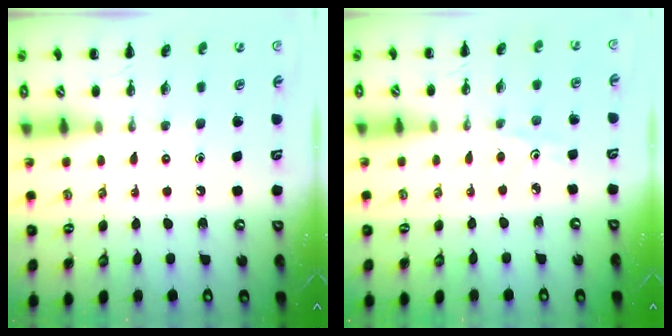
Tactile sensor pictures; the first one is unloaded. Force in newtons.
{"total": 2.2, "press": 2.1, "slide": 0.7}